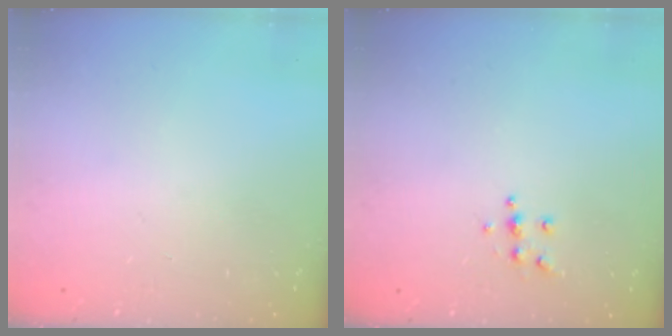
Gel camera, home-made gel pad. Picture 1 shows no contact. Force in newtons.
{"total": 5.6, "press": 5.6, "slide": 0.5}